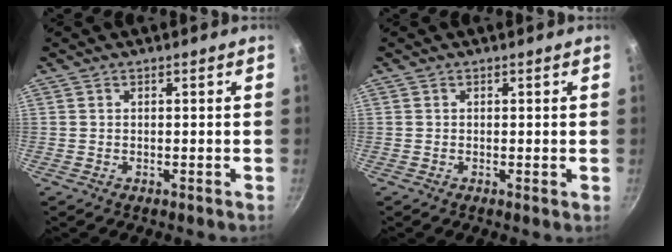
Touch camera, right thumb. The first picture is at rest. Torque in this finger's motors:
{"motor_torque": [-0.27, 0.18, -0.31, 0.07, -0.01]}